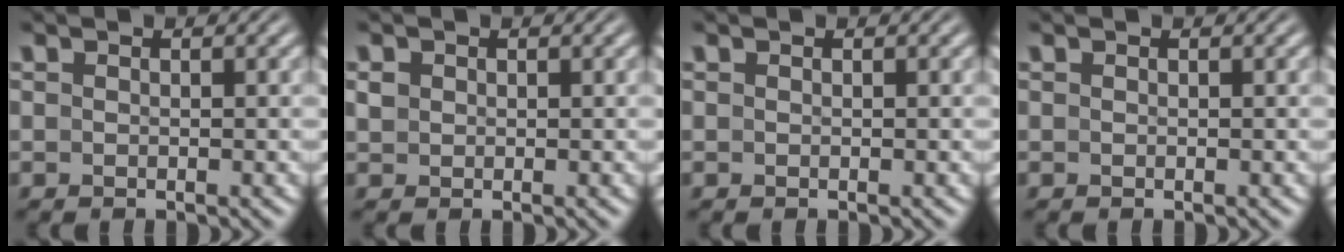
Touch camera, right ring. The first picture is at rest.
{"total": 0.7, "force": [0.2, 0.5, 0.4], "torque": [-0.014, -0.007, 0.013]}
{"total": 0.0}
{"total": 0.0}